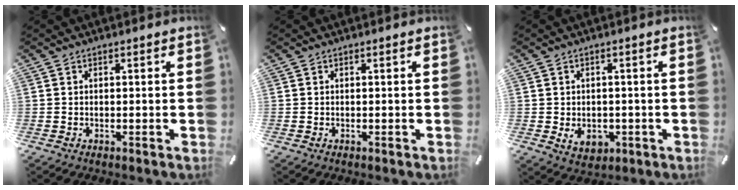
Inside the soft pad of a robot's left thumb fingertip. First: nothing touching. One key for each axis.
{"total": 0.0}
{"total": 4.6, "fx": -0.9, "fy": 3.8, "fz": 2.4, "tx": -0.038, "ty": -0.003, "tz": -0.018}